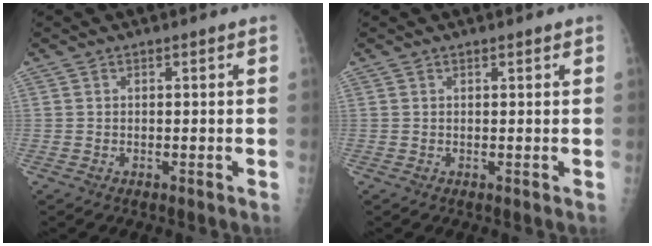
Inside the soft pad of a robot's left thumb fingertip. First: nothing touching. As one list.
[{"total": 1.0, "force": [0.8, 0.2, 0.6], "torque": [-0.008, -0.003, 0.011]}]